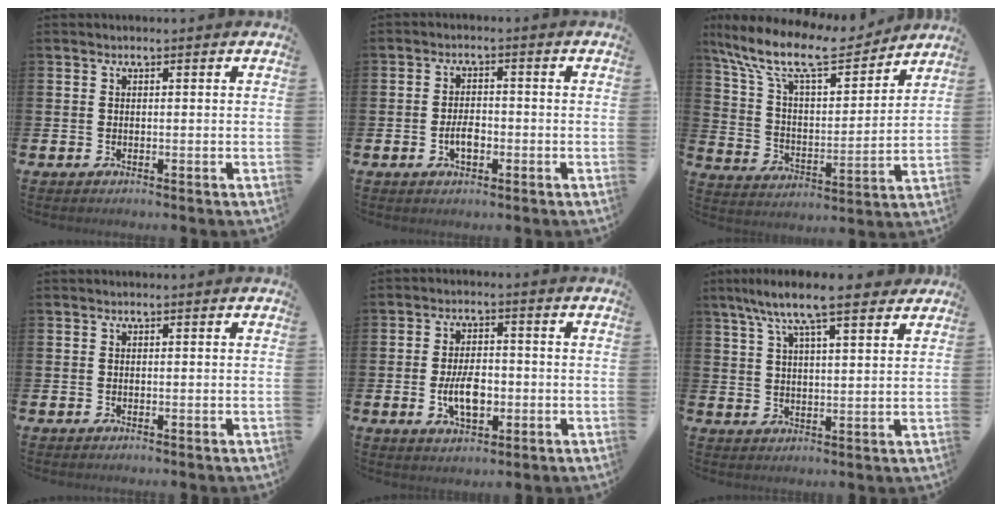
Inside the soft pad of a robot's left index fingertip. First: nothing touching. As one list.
[{"total": 3.0, "force": [-0.9, 1.6, 2.3], "torque": [-0.029, -0.002, -0.021]}, {"total": 12.7, "force": [10.9, 3.5, 5.7], "torque": [-0.146, -0.062, 0.190]}, {"total": 0.0}, {"total": 5.7, "force": [-1.2, 3.0, 4.6], "torque": [-0.064, -0.005, -0.027]}, {"total": 9.5, "force": [8.1, 1.6, 4.8], "torque": [-0.099, -0.027, 0.144]}]